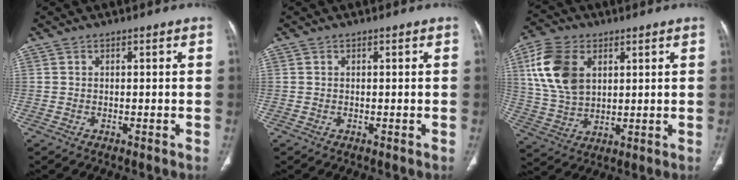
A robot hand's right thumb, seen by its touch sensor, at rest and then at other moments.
{"total": 0.0}
{"total": 13.4, "force": [4.4, 8.8, 9.1], "torque": [-0.171, -0.006, 0.091]}